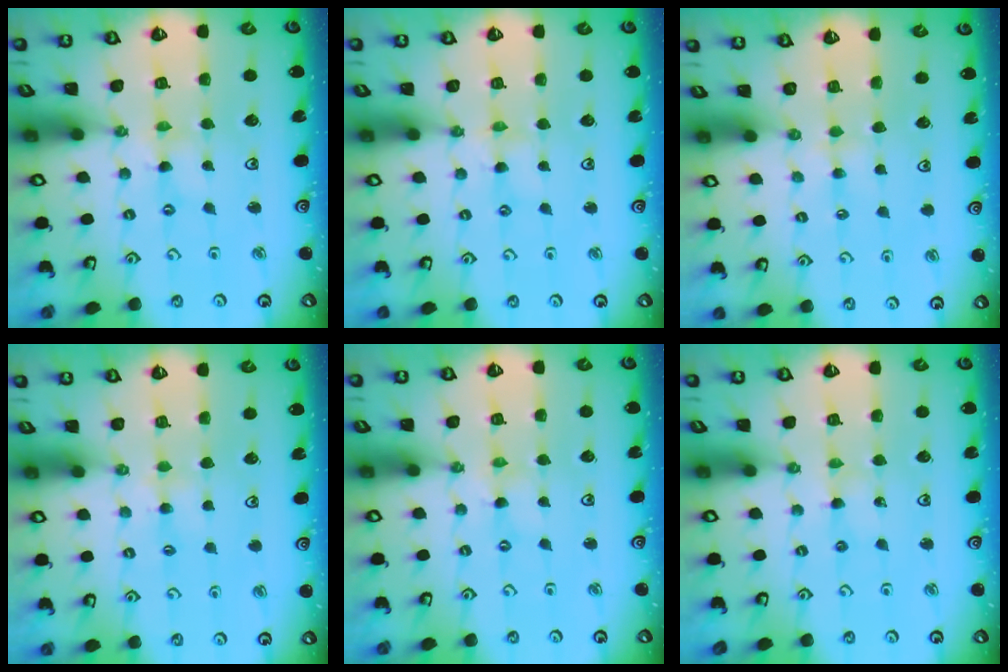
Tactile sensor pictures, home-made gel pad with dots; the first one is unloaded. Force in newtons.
{"total": 2.8, "press": 2.8, "slide": 0.4}
{"total": 2.3, "press": 2.2, "slide": 0.4}
{"total": 3.4, "press": 3.3, "slide": 0.6}
{"total": 0.0}
{"total": 2.5, "press": 2.5, "slide": 0.3}